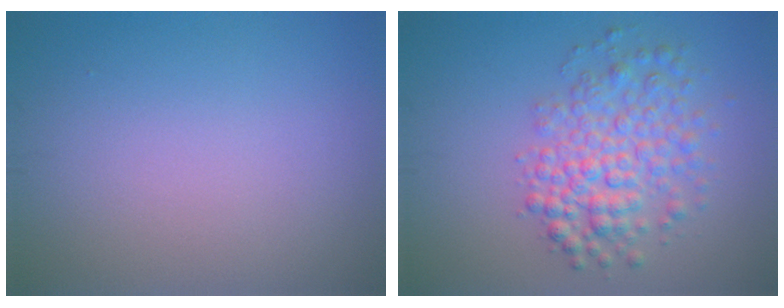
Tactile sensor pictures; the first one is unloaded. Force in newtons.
{"total": 5.1, "press": 5.1, "slide": 0.2}